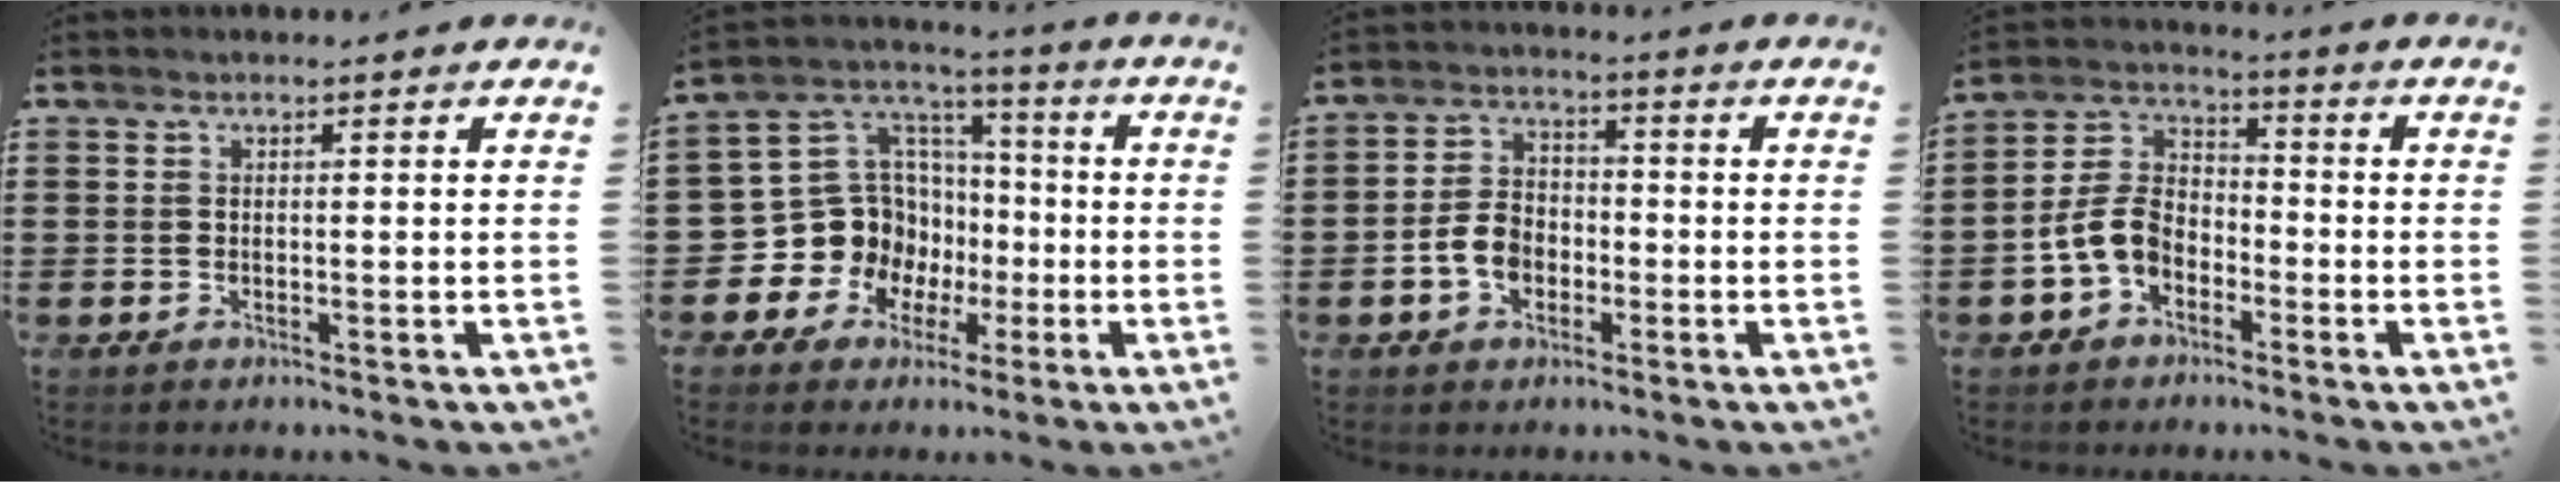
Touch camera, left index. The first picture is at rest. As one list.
[{"total": 11.7, "force": [-2.3, 11.0, 3.2], "torque": [-0.108, -0.009, -0.031]}, {"total": 5.5, "force": [-2.1, 3.7, 3.4], "torque": [-0.083, 0.005, -0.044]}, {"total": 7.2, "force": [-3.1, 4.9, 4.2], "torque": [-0.120, 0.007, -0.069]}]